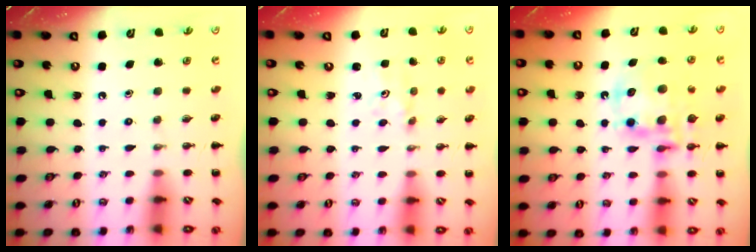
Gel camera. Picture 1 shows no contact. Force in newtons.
{"total": 1.8, "press": 1.7, "slide": 0.5}
{"total": 14.6, "press": 14.2, "slide": 3.4}